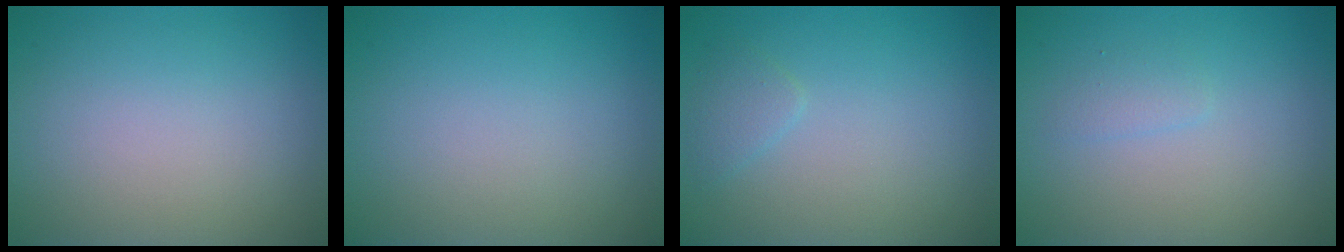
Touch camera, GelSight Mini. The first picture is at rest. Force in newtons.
{"total": 0.0}
{"total": 1.2, "press": 1.2, "slide": 0.1}
{"total": 0.9, "press": 0.9, "slide": 0.0}